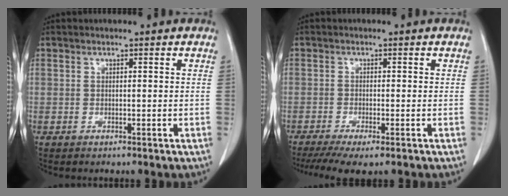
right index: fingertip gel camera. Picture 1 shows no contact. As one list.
[{"total": 6.5, "force": [-4.7, 1.0, 4.4], "torque": [-0.067, -0.015, -0.076]}]